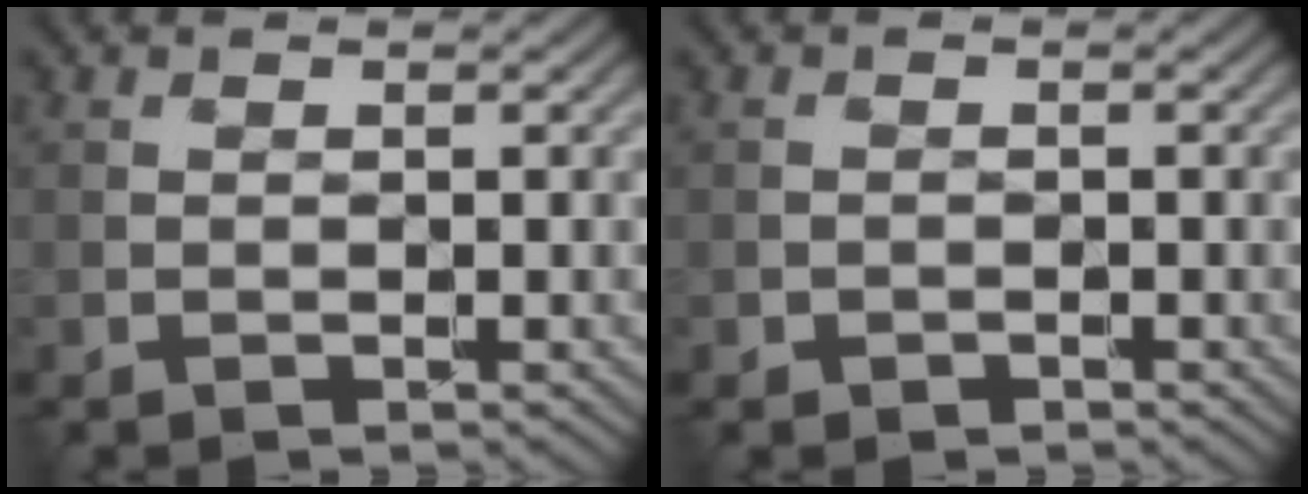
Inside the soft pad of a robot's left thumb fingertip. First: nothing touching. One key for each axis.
{"total": 0.8, "fx": -0.5, "fy": 0.6, "fz": 0.0, "tx": 0.002, "ty": -0.002, "tz": -0.010}